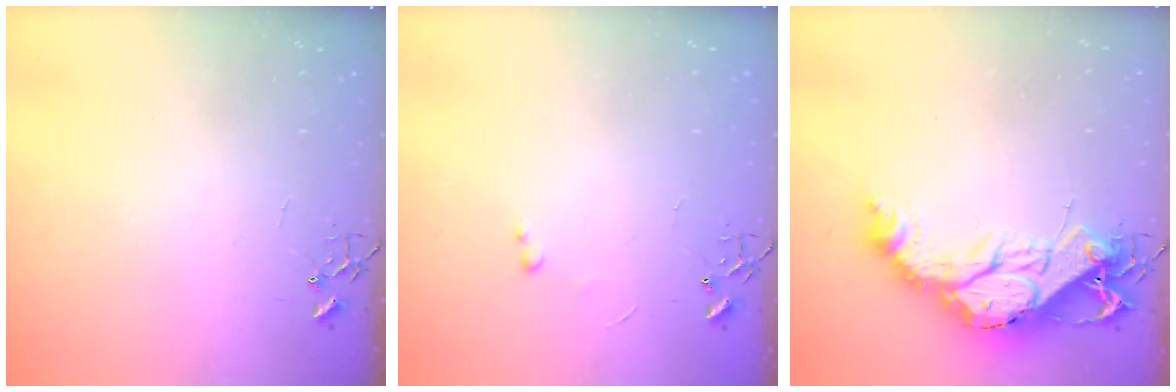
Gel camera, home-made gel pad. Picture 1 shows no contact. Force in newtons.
{"total": 2.4, "press": 2.3, "slide": 0.4}
{"total": 18.0, "press": 17.9, "slide": 1.7}